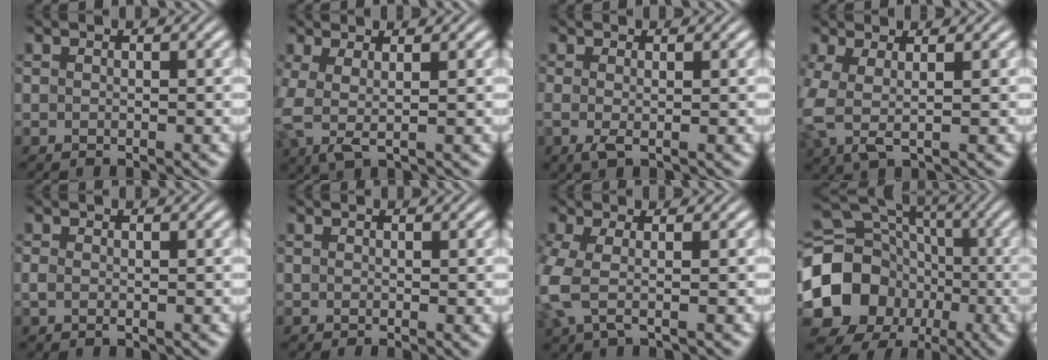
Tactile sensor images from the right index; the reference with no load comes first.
{"total": 4.3, "force": [0.0, 3.0, 3.1], "torque": [-0.097, -0.025, 0.010]}
{"total": 1.4, "force": [-0.3, 0.4, 1.3], "torque": [-0.038, -0.015, -0.001]}
{"total": 4.8, "force": [-0.1, 3.3, 3.5], "torque": [-0.107, -0.025, 0.008]}
{"total": 0.8, "force": [-0.4, 0.5, 0.6], "torque": [-0.016, -0.007, -0.002]}
{"total": 0.0}
{"total": 4.6, "force": [-0.5, 2.9, 3.5], "torque": [-0.114, -0.024, 0.002]}
{"total": 20.8, "force": [-2.7, 18.8, 8.6], "torque": [-0.210, -0.071, -0.042]}